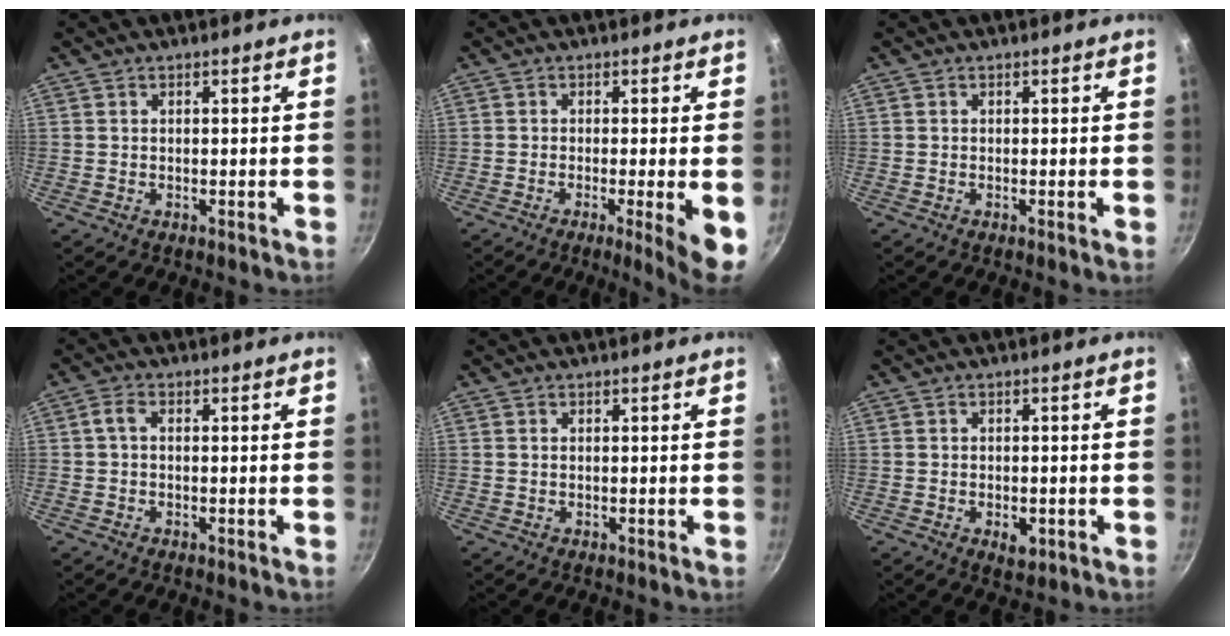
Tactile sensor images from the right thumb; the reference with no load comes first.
{"total": 6.6, "force": [-1.6, 0.6, 6.4], "torque": [-0.086, -0.005, -0.023]}
{"total": 0.5, "force": [-0.2, -0.1, 0.5], "torque": [-0.009, -0.002, -0.006]}
{"total": 2.2, "force": [-0.1, 1.1, 1.9], "torque": [-0.050, 0.010, -0.007]}
{"total": 0.0}
{"total": 3.3, "force": [-1.1, 1.9, 2.5], "torque": [-0.030, 0.002, -0.011]}